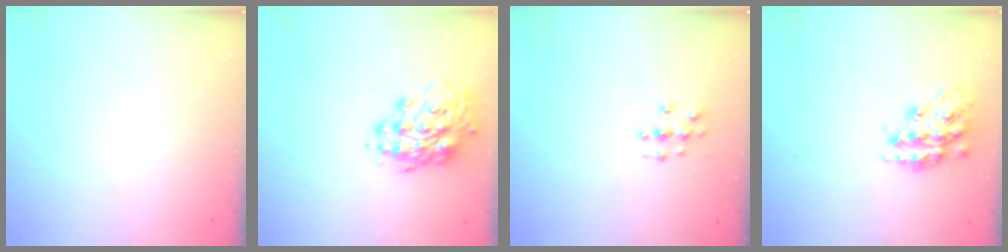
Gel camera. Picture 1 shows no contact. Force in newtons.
{"total": 16.0, "press": 15.8, "slide": 2.7}
{"total": 3.0, "press": 3.0, "slide": 0.3}
{"total": 16.3, "press": 16.3, "slide": 0.8}